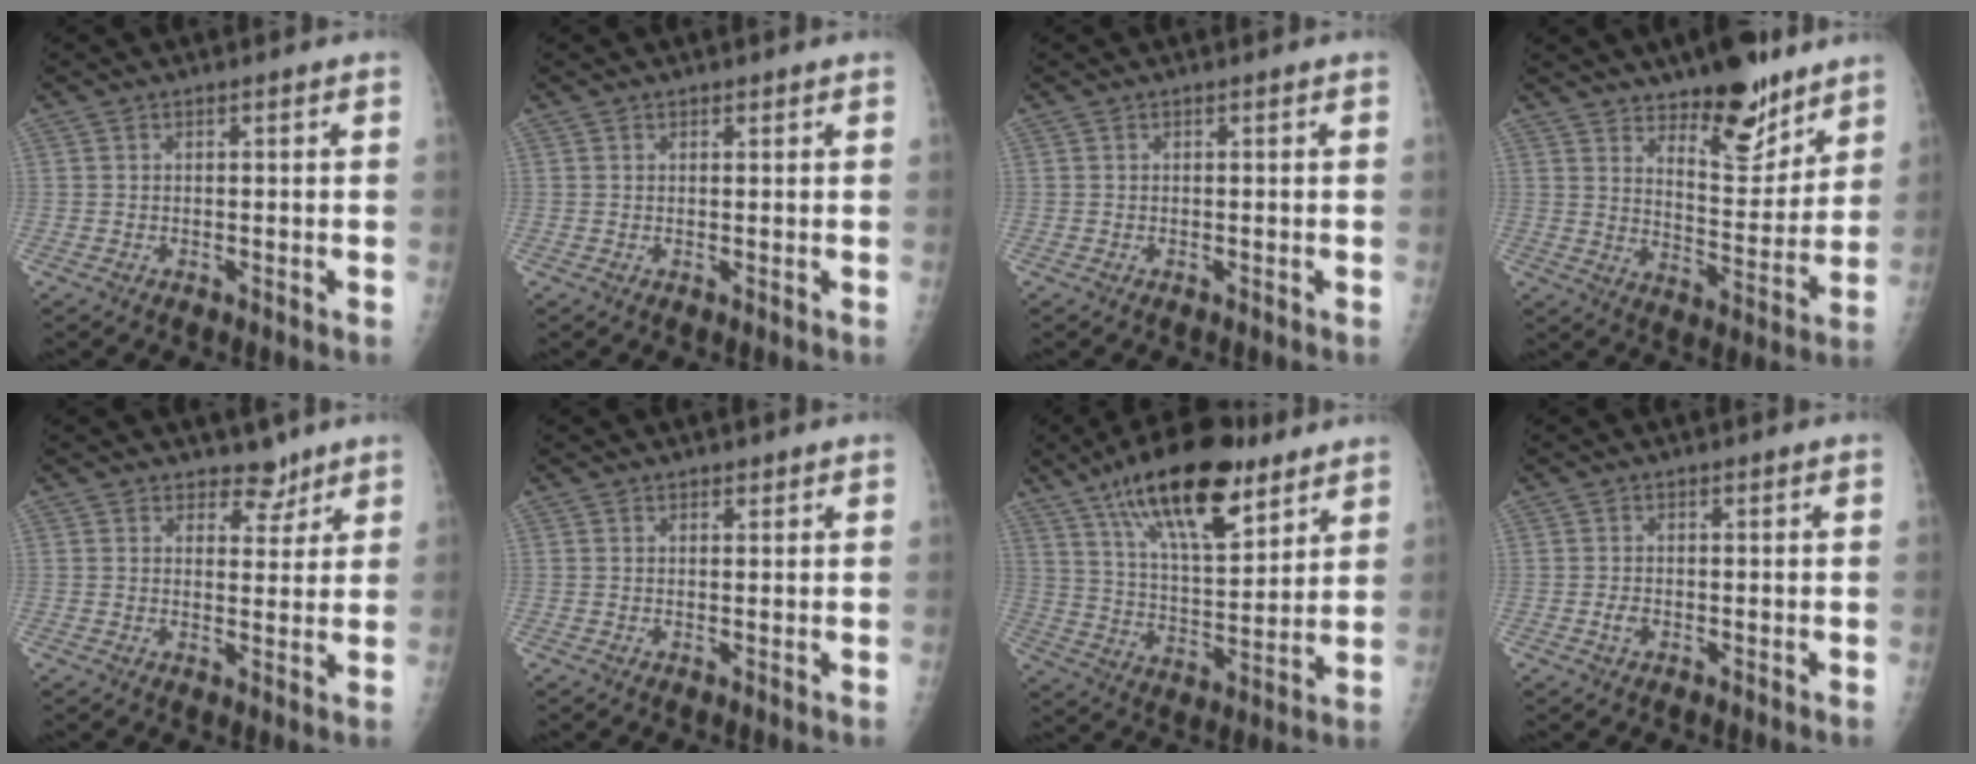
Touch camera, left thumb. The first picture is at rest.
{"total": 0.6, "force": [0.5, 0.3, 0.1], "torque": [0.003, -0.003, 0.005]}
{"total": 0.0}
{"total": 14.1, "force": [10.2, 5.6, 8.0], "torque": [-0.074, -0.079, 0.164]}
{"total": 4.1, "force": [3.2, 2.4, 0.7], "torque": [0.020, -0.022, 0.047]}
{"total": 1.1, "force": [0.8, 0.6, 0.3], "torque": [0.007, -0.006, 0.010]}
{"total": 20.7, "force": [12.7, 7.8, 14.4], "torque": [-0.213, -0.049, 0.219]}
{"total": 1.4, "force": [-0.4, 1.0, 0.9], "torque": [-0.014, 0.000, -0.008]}